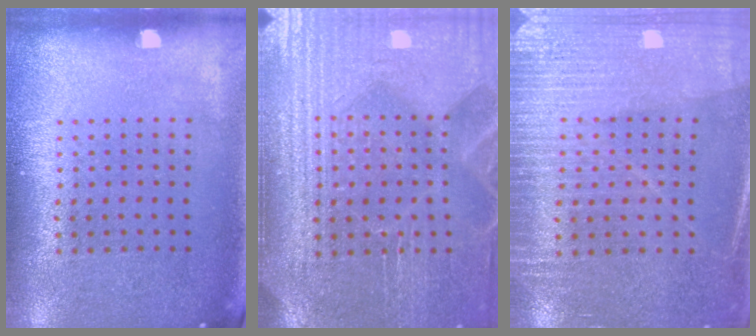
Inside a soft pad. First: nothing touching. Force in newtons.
{"total": 4.3, "press": 4.0, "slide": 1.6}
{"total": 3.2, "press": 3.0, "slide": 1.0}